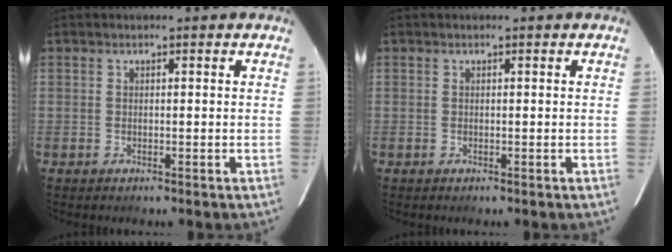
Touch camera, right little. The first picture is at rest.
{"total": 0.0}